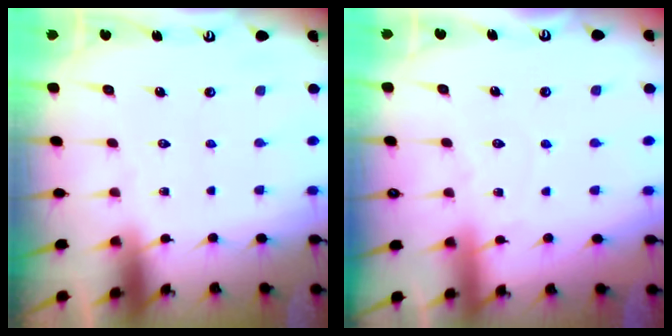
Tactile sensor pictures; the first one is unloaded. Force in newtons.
{"total": 4.2, "press": 4.2, "slide": 0.3}